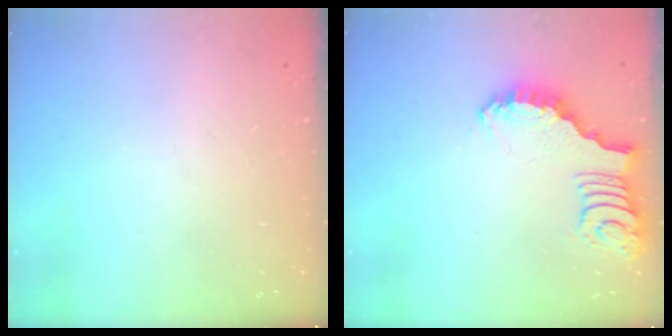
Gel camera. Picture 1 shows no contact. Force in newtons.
{"total": 2.6, "press": 2.6, "slide": 0.3}